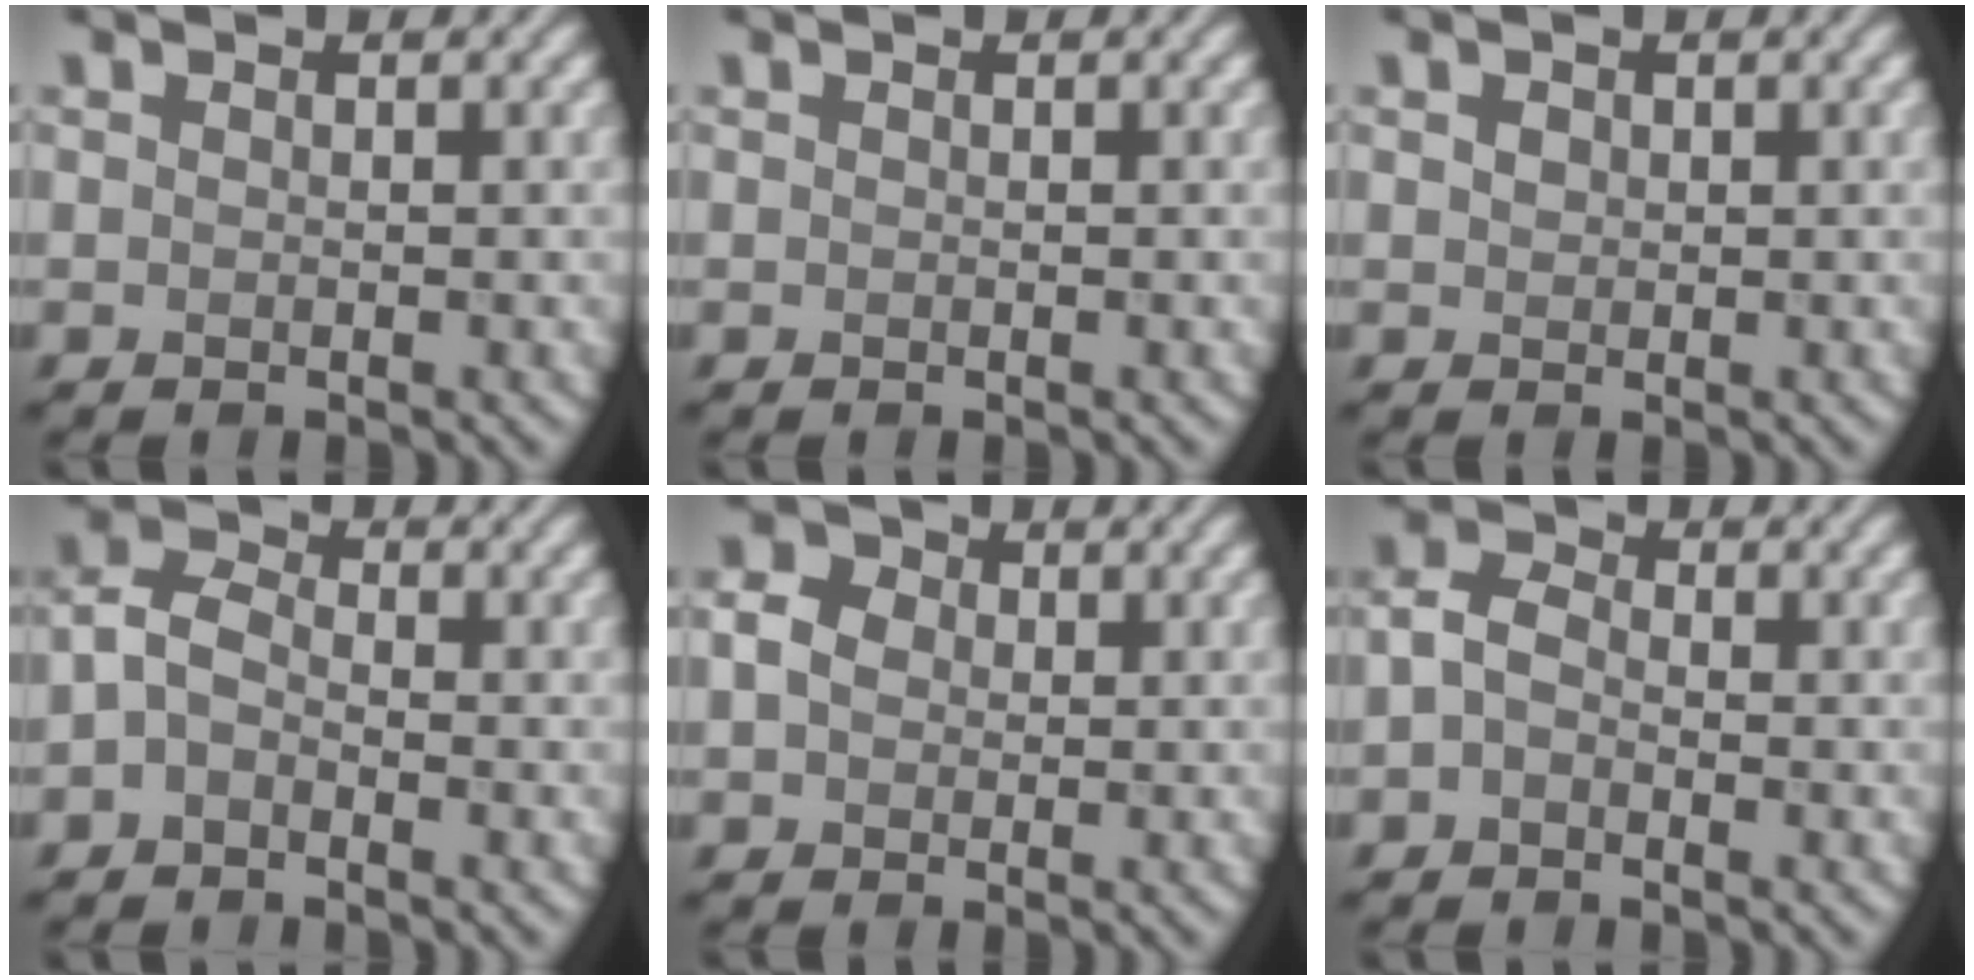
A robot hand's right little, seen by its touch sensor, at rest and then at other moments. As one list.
[{"total": 0.0}, {"total": 0.8, "force": [0.3, 0.6, 0.3], "torque": [-0.006, -0.001, 0.005]}, {"total": 2.6, "force": [-0.8, 1.7, 1.8], "torque": [-0.039, 0.011, -0.025]}, {"total": 2.9, "force": [0.2, 2.4, 1.5], "torque": [-0.036, 0.005, -0.004]}, {"total": 2.4, "force": [-0.6, 1.6, 1.6], "torque": [-0.035, 0.009, -0.021]}]